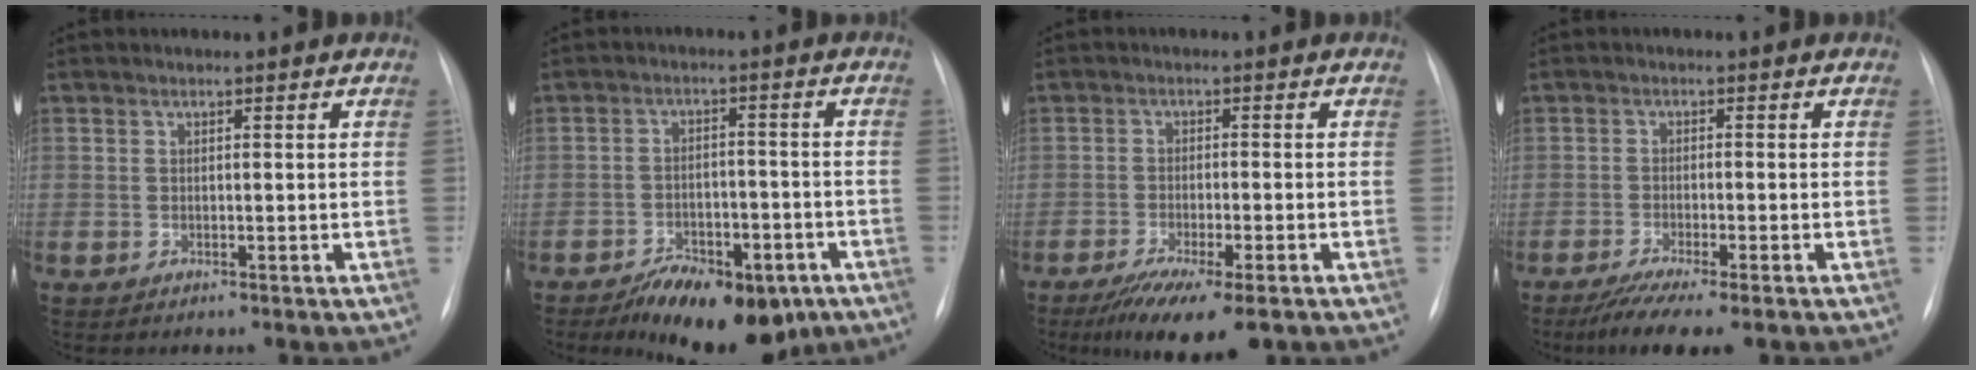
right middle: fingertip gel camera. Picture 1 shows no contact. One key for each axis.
{"total": 12.3, "fx": -8.4, "fy": 5.4, "fz": 7.3, "tx": -0.092, "ty": 0.002, "tz": -0.121}
{"total": 10.0, "fx": -6.8, "fy": 1.5, "fz": 7.2, "tx": -0.108, "ty": -0.024, "tz": -0.101}
{"total": 7.4, "fx": -5.5, "fy": 0.3, "fz": 4.9, "tx": -0.076, "ty": -0.021, "tz": -0.084}